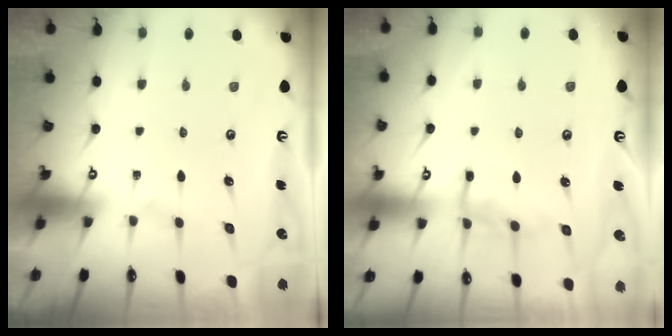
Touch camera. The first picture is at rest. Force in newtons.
{"total": 9.6, "press": 9.6, "slide": 0.7}